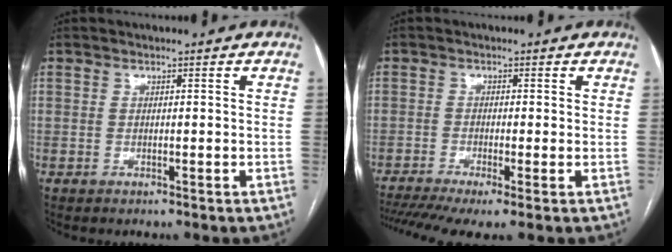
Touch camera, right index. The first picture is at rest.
{"total": 8.4, "force": [-5.4, 1.3, 6.2], "torque": [-0.116, -0.009, -0.094]}